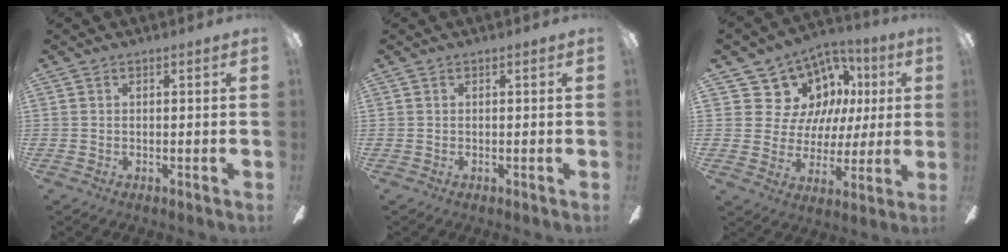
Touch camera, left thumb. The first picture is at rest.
{"total": 0.0}
{"total": 13.7, "force": [6.2, 11.5, 4.0], "torque": [-0.087, -0.031, 0.133]}